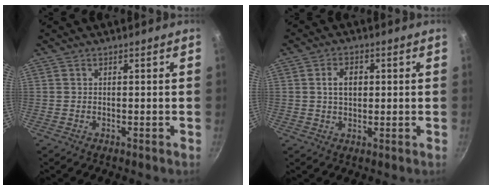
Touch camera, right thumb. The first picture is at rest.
{"total": 4.3, "force": [0.6, 3.1, 3.0], "torque": [-0.034, 0.007, 0.007]}